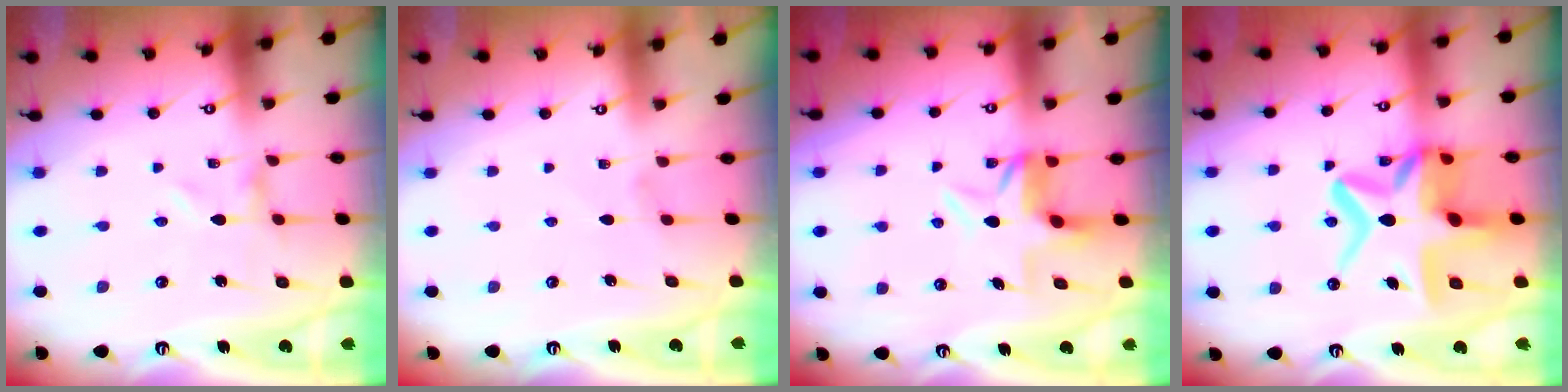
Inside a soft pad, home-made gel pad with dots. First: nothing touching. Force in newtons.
{"total": 0.0}
{"total": 5.3, "press": 5.3, "slide": 0.4}
{"total": 18.4, "press": 18.3, "slide": 1.9}